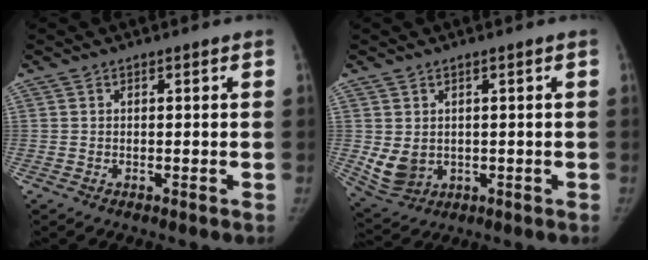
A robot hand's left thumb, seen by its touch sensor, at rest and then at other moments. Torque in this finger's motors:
{"motor_torque": [0.71, 0.77, 0.33, -0.78, 0.21]}